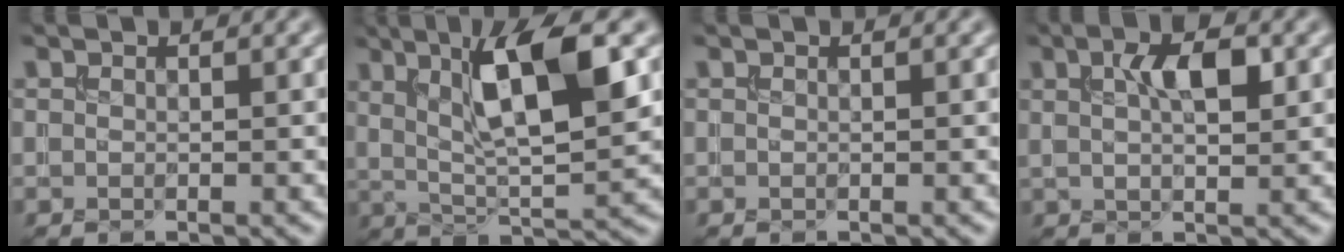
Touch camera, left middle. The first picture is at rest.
{"total": 8.8, "force": [2.9, 2.3, 8.0], "torque": [-0.132, -0.002, 0.050]}
{"total": 0.0}
{"total": 4.4, "force": [1.6, 1.6, 3.8], "torque": [-0.068, 0.006, 0.027]}